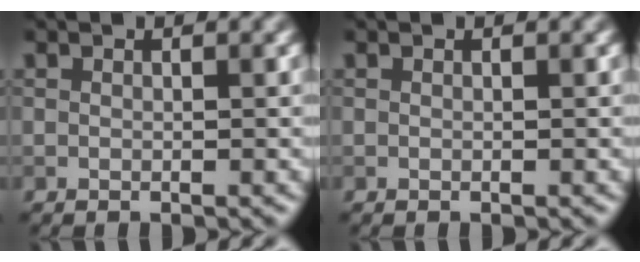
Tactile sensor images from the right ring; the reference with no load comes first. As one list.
[{"total": 0.0}]